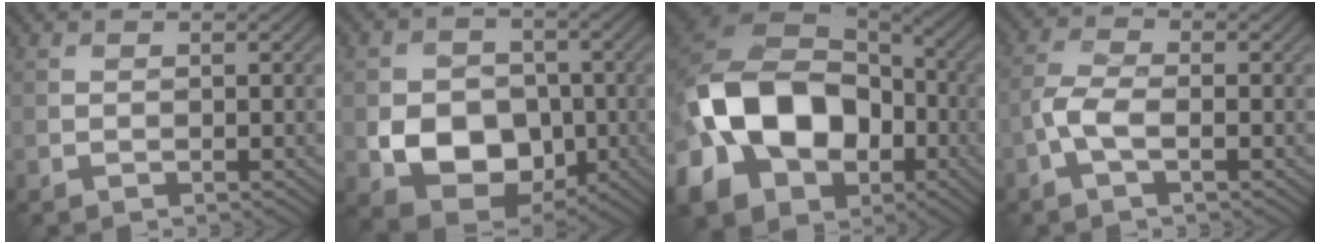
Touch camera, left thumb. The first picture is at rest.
{"total": 9.3, "force": [-2.3, 7.0, 5.6], "torque": [-0.112, -0.018, -0.046]}
{"total": 17.4, "force": [-4.4, 12.9, 10.9], "torque": [-0.241, -0.026, -0.076]}
{"total": 3.7, "force": [-1.4, 1.4, 3.1], "torque": [-0.077, 0.006, -0.039]}